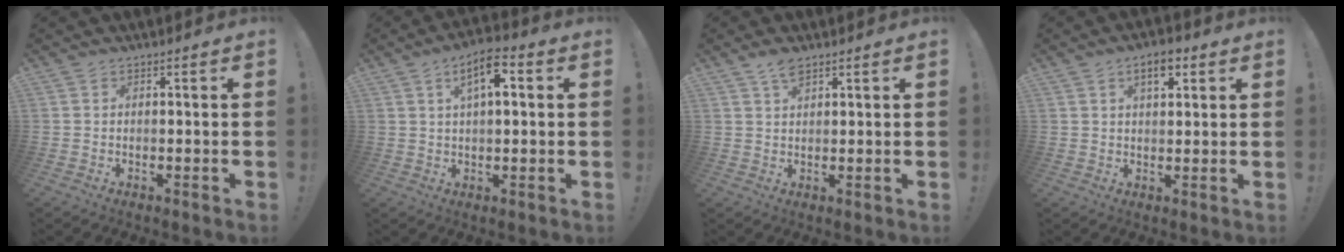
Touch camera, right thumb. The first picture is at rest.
{"total": 8.2, "force": [2.6, 3.2, 7.1], "torque": [-0.109, -0.001, 0.040]}
{"total": 3.7, "force": [2.5, 1.3, 2.4], "torque": [-0.045, -0.009, 0.043]}
{"total": 5.7, "force": [2.7, 2.7, 4.2], "torque": [-0.051, -0.007, 0.042]}